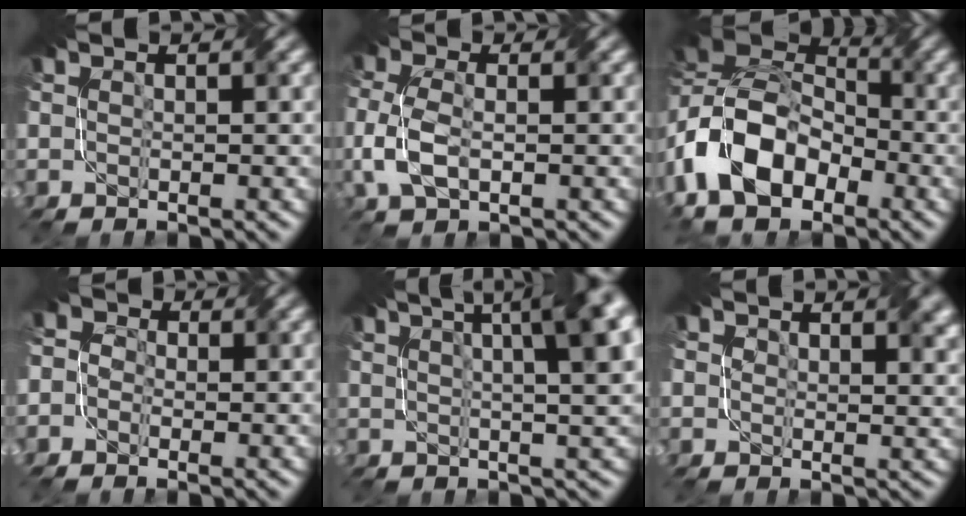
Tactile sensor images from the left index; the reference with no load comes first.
{"total": 3.9, "force": [-1.1, 2.1, 3.1], "torque": [-0.084, 0.001, -0.023]}
{"total": 14.5, "force": [-4.6, 9.3, 10.1], "torque": [-0.224, -0.008, -0.094]}
{"total": 3.0, "force": [-0.5, 2.7, 1.3], "torque": [-0.021, 0.011, -0.028]}
{"total": 13.5, "force": [4.8, 5.5, 11.4], "torque": [-0.108, 0.070, 0.042]}
{"total": 3.1, "force": [2.0, 1.6, 1.8], "torque": [-0.026, -0.004, 0.032]}